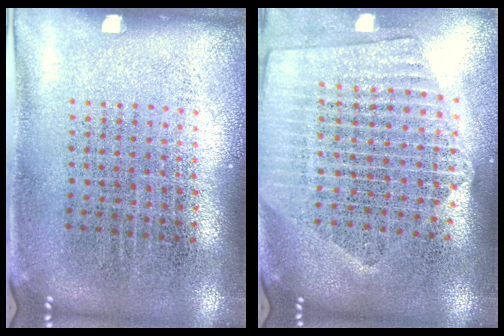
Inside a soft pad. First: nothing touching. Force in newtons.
{"total": 2.3, "press": 2.0, "slide": 1.1}